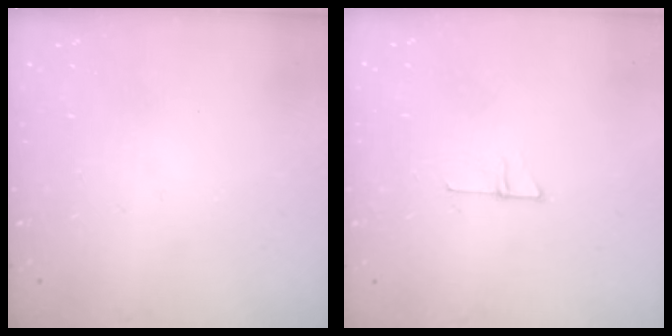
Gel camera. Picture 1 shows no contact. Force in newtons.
{"total": 4.5, "press": 4.5, "slide": 0.4}